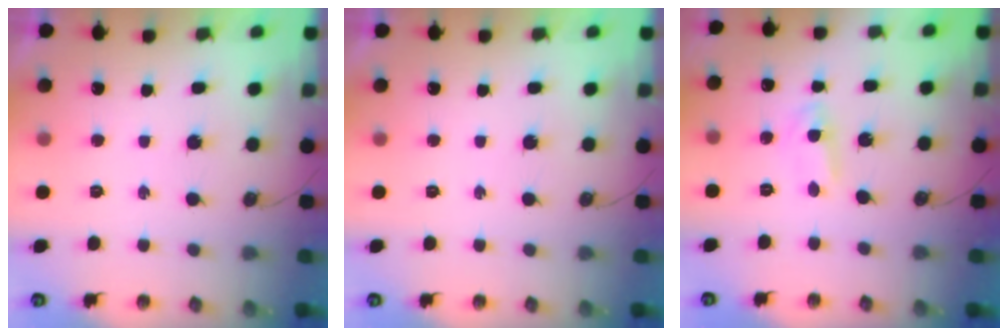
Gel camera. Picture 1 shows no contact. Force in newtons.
{"total": 0.0}
{"total": 1.6, "press": 1.6, "slide": 0.3}